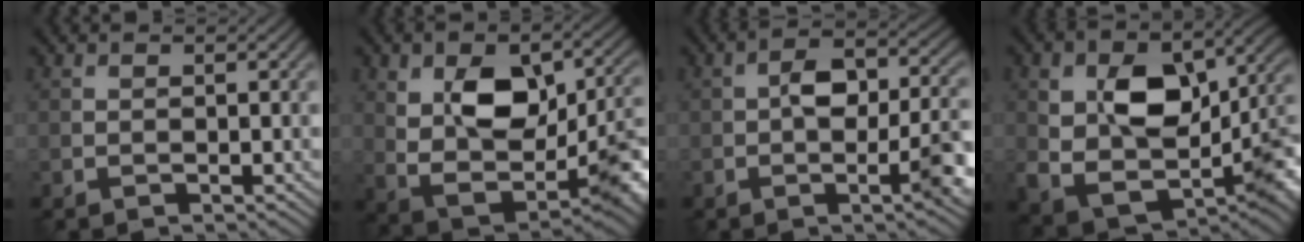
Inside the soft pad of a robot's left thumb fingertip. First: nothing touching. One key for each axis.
{"total": 12.7, "fx": 1.1, "fy": 7.4, "fz": 10.3, "tx": -0.161, "ty": -0.015, "tz": 0.026}
{"total": 8.4, "fx": -1.3, "fy": 3.6, "fz": 7.4, "tx": -0.109, "ty": 0.011, "tz": -0.030}
{"total": 14.9, "fx": 0.9, "fy": 10.0, "fz": 11.0, "tx": -0.175, "ty": -0.029, "tz": 0.029}